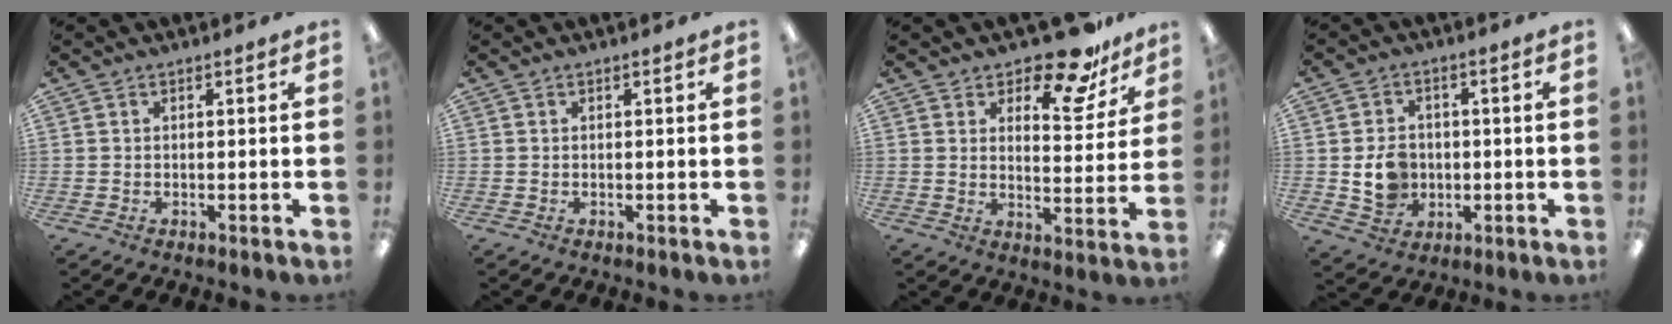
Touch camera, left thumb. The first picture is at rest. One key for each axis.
{"total": 0.0}
{"total": 13.2, "fx": 10.4, "fy": 5.1, "fz": 6.4, "tx": -0.079, "ty": -0.073, "tz": 0.180}
{"total": 8.0, "fx": -0.7, "fy": 6.9, "fz": 4.0, "tx": -0.075, "ty": 0.014, "tz": -0.007}